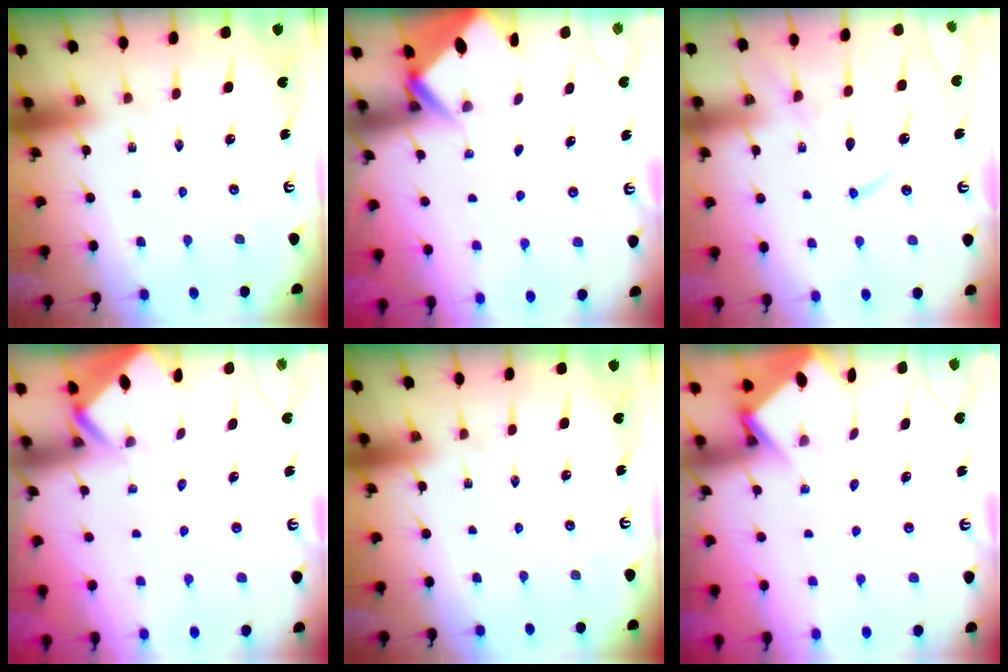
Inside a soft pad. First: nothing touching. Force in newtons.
{"total": 2.7, "press": 2.7, "slide": 0.1}
{"total": 12.3, "press": 12.3, "slide": 1.3}
{"total": 3.0, "press": 3.0, "slide": 0.3}
{"total": 0.0}
{"total": 4.2, "press": 4.2, "slide": 0.4}